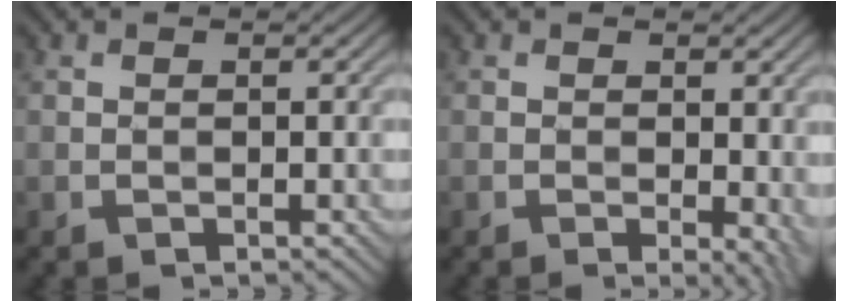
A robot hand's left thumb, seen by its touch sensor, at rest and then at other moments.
{"total": 3.0, "force": [-0.2, 1.1, 2.8], "torque": [-0.034, -0.003, -0.003]}